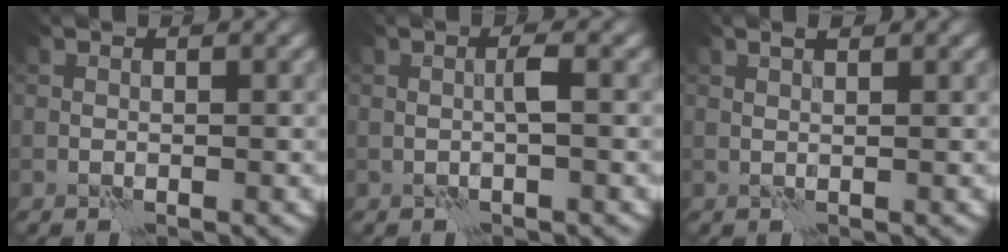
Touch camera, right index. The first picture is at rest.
{"total": 1.2, "force": [-0.1, 0.0, 1.2], "torque": [-0.023, 0.006, -0.001]}
{"total": 0.9, "force": [0.7, 0.1, 0.5], "torque": [-0.011, 0.003, 0.012]}